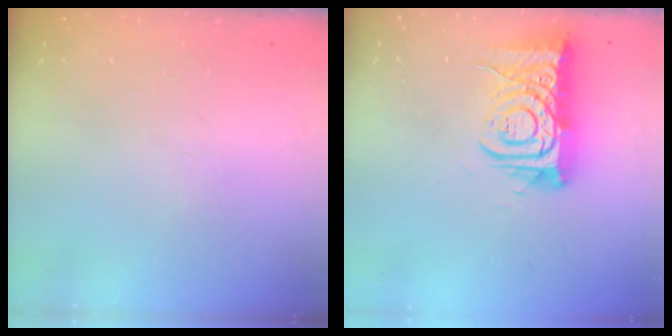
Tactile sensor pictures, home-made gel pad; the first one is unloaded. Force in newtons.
{"total": 14.2, "press": 14.1, "slide": 1.5}